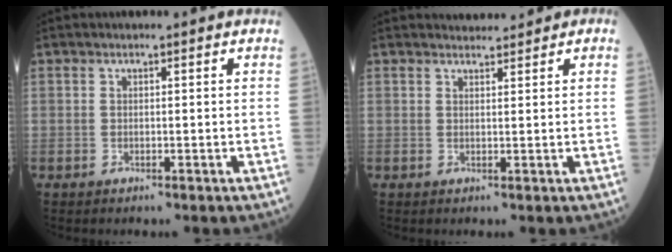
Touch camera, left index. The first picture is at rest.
{"total": 2.4, "force": [2.3, 0.4, 0.2], "torque": [-0.005, 0.014, 0.038]}